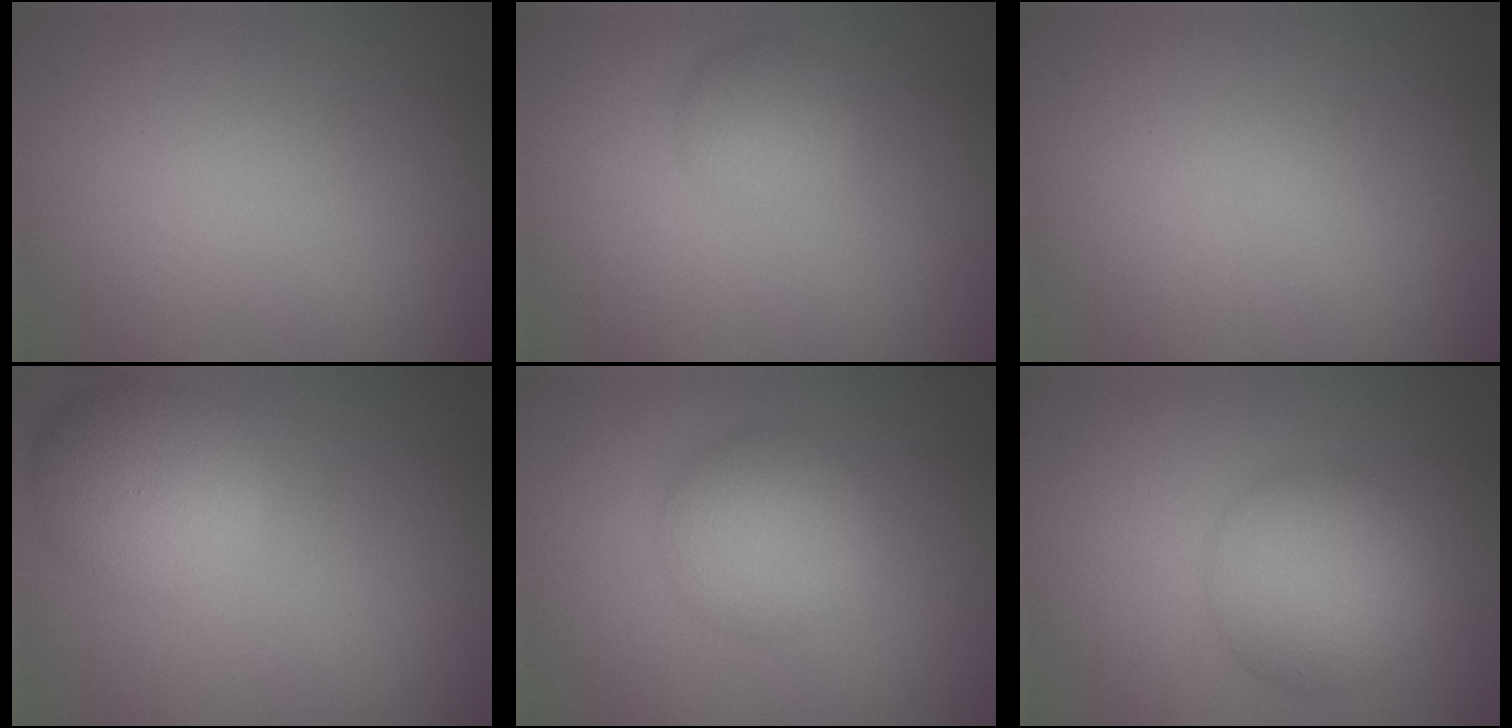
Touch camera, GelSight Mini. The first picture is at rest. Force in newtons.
{"total": 2.2, "press": 2.2, "slide": 0.0}
{"total": 0.0}
{"total": 5.2, "press": 5.2, "slide": 0.2}
{"total": 4.7, "press": 4.7, "slide": 0.1}
{"total": 6.1, "press": 6.1, "slide": 0.2}